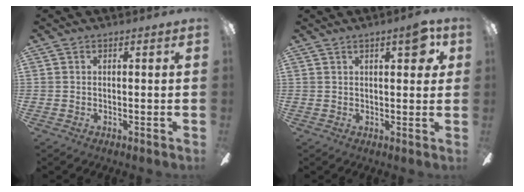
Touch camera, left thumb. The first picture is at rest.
{"total": 6.0, "force": [2.9, 1.9, 4.8], "torque": [-0.066, -0.006, 0.042]}